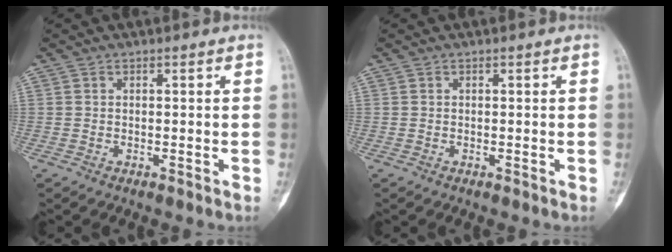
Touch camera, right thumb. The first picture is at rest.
{"total": 0.0}